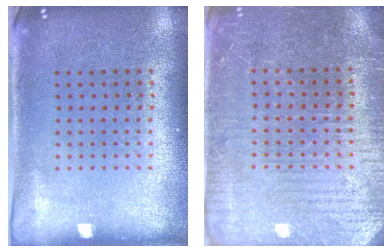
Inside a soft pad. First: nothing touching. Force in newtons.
{"total": 3.4, "press": 3.3, "slide": 0.9}